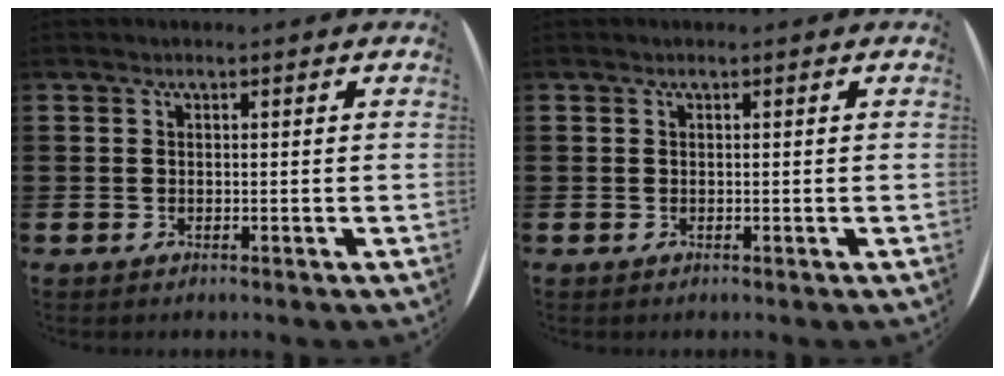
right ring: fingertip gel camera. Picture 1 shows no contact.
{"total": 0.0}